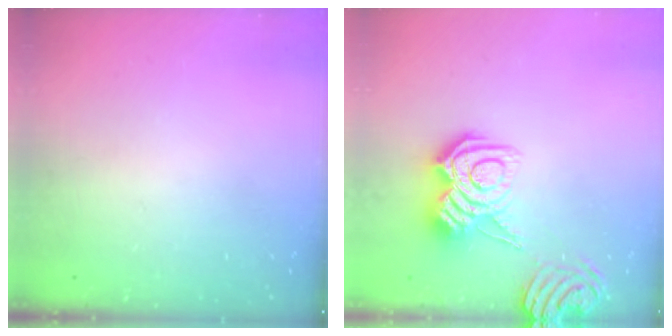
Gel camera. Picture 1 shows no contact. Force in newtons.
{"total": 11.2, "press": 11.1, "slide": 0.8}